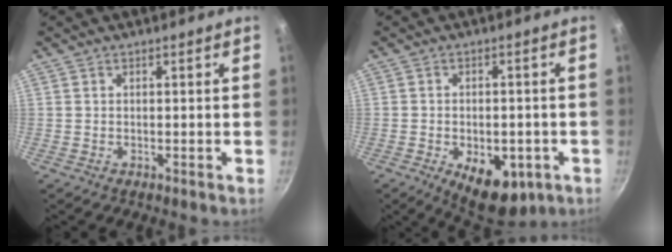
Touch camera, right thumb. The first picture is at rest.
{"total": 11.6, "force": [-4.3, 6.6, 8.6], "torque": [-0.084, 0.006, -0.048]}